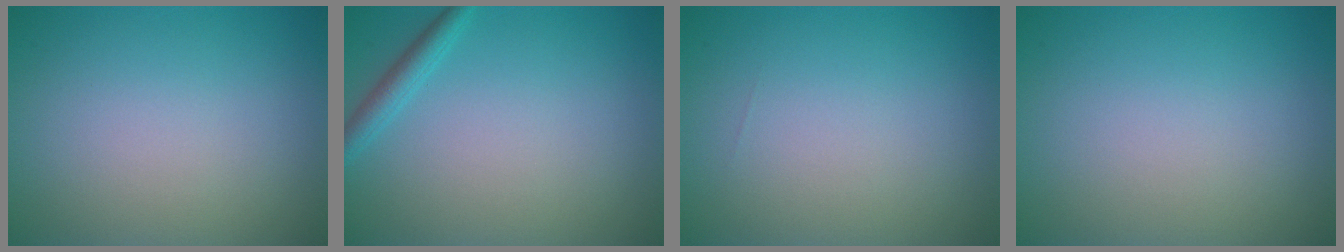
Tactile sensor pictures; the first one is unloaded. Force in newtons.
{"total": 1.8, "press": 1.7, "slide": 0.1}
{"total": 0.0}
{"total": 0.0}